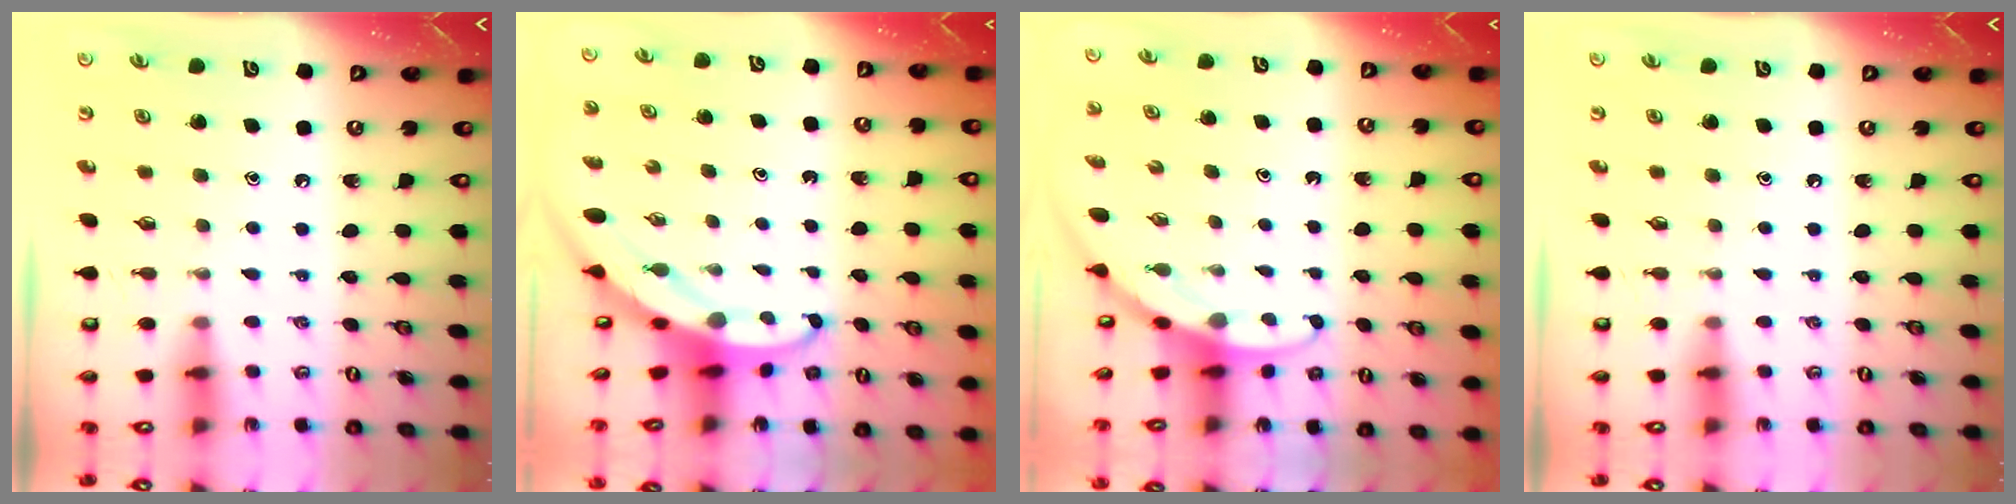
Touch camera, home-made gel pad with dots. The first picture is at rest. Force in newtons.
{"total": 4.9, "press": 4.9, "slide": 0.4}
{"total": 3.1, "press": 3.1, "slide": 0.1}
{"total": 0.0}